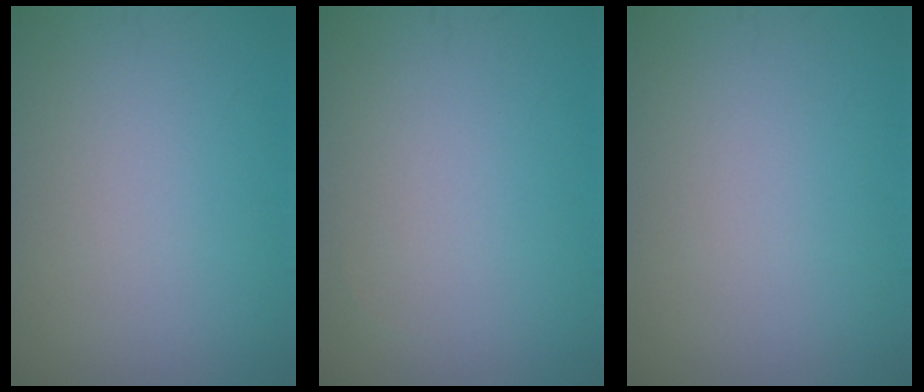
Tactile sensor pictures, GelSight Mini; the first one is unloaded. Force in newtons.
{"total": 0.0}
{"total": 0.0}